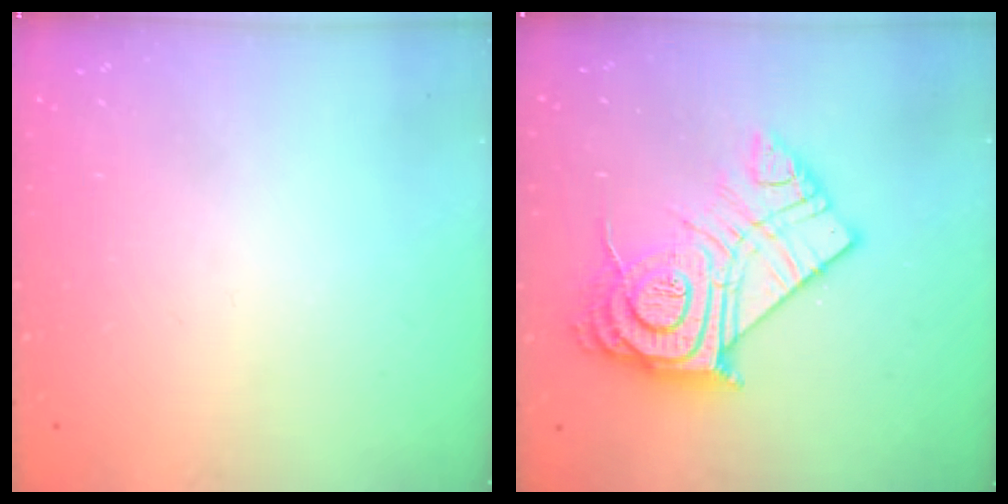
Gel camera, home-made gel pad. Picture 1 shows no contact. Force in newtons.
{"total": 20.8, "press": 20.7, "slide": 1.6}